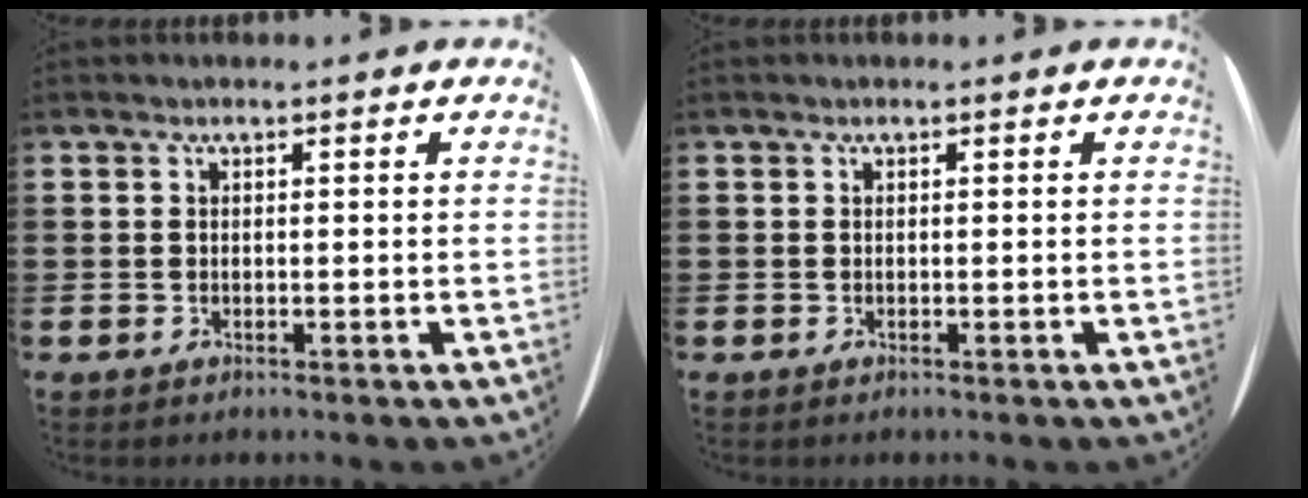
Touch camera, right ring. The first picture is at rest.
{"total": 0.0}